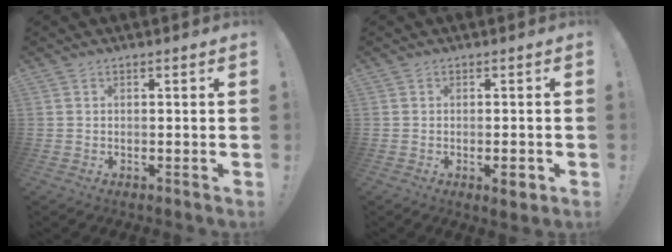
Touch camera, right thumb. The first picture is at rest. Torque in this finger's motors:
{"motor_torque": [0.34, -0.28, 0.53, -0.40, -0.03]}